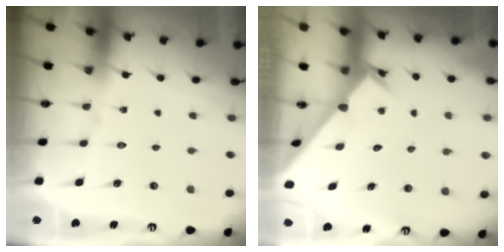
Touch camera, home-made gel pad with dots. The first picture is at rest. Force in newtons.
{"total": 2.6, "press": 2.6, "slide": 0.2}